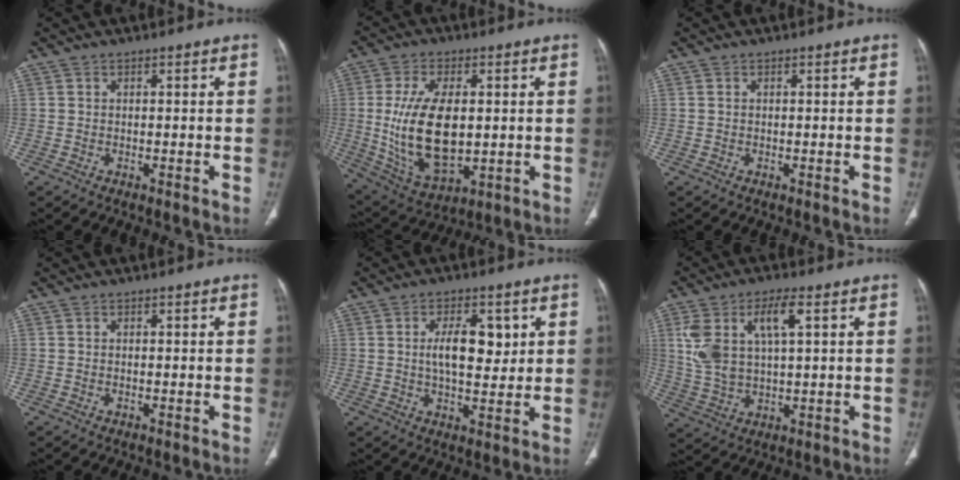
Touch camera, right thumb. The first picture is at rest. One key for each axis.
{"total": 17.3, "fx": 0.5, "fy": 9.3, "fz": 14.6, "tx": -0.270, "ty": -0.012, "tz": 0.026}
{"total": 0.0}
{"total": 0.0}
{"total": 8.8, "fx": 2.0, "fy": 4.3, "fz": 7.4, "tx": -0.095, "ty": -0.012, "tz": 0.034}
{"total": 11.4, "fx": 3.7, "fy": 4.8, "fz": 9.7, "tx": -0.204, "ty": 0.003, "tz": 0.079}